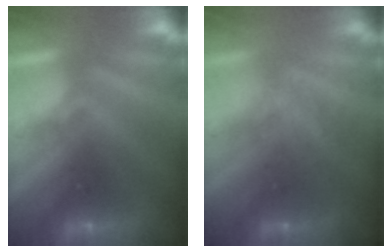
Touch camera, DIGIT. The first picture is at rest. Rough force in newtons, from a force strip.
{"total": 1.2}